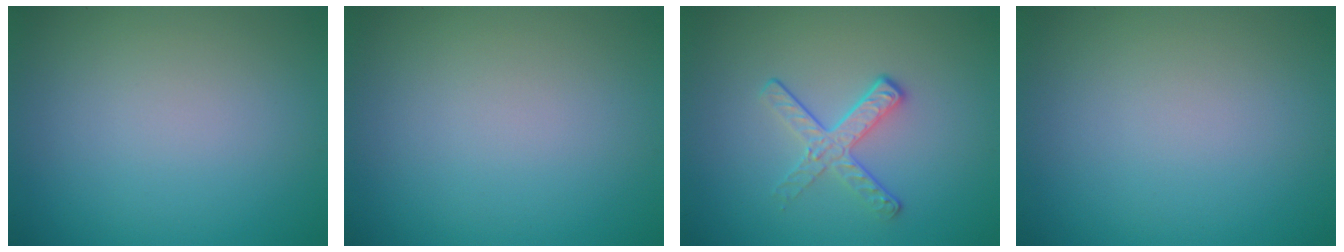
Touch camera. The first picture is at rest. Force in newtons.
{"total": 0.0}
{"total": 2.4, "press": 1.7, "slide": 1.7}
{"total": 0.0}